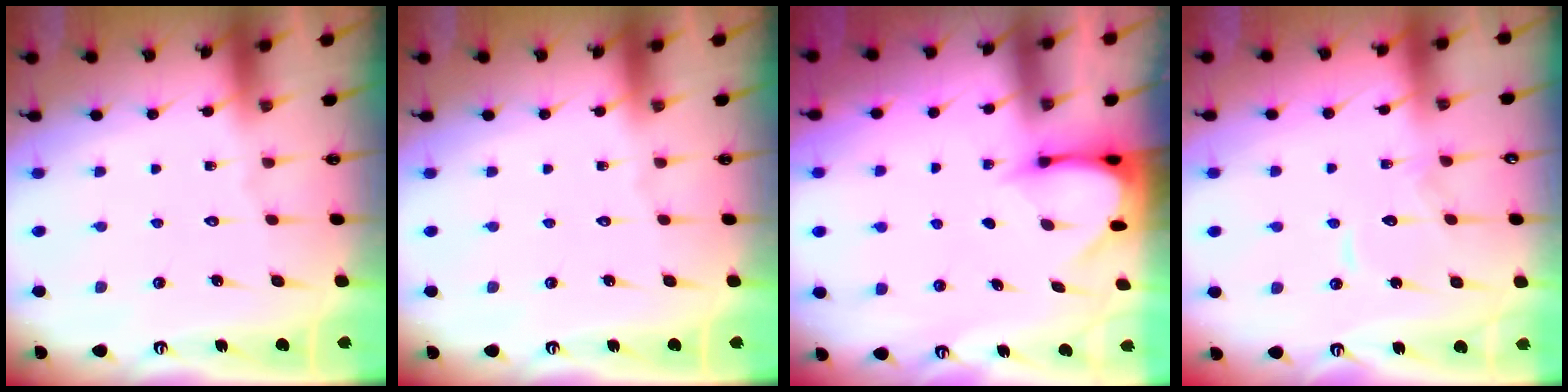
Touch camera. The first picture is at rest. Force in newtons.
{"total": 0.0}
{"total": 3.6, "press": 3.6, "slide": 0.3}
{"total": 10.7, "press": 10.7, "slide": 0.6}